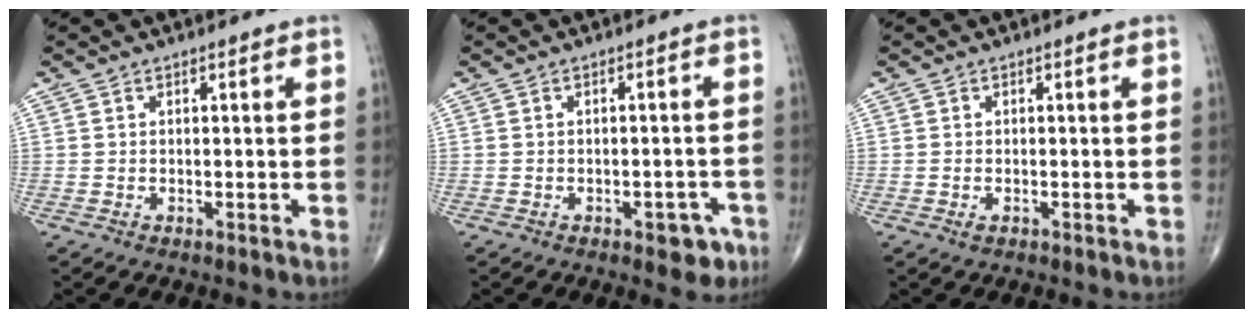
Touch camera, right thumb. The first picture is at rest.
{"total": 4.4, "force": [-2.4, 2.3, 2.9], "torque": [-0.013, 0.015, -0.027]}
{"total": 0.7, "force": [-0.3, 0.4, 0.5], "torque": [-0.010, -0.001, -0.005]}